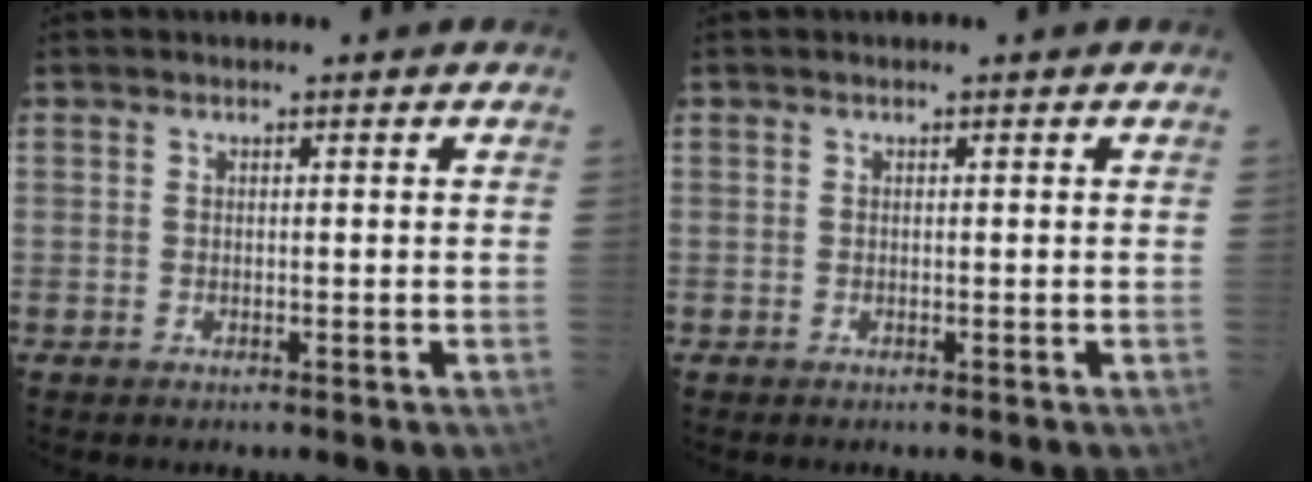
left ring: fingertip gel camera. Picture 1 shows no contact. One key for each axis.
{"total": 0.0}